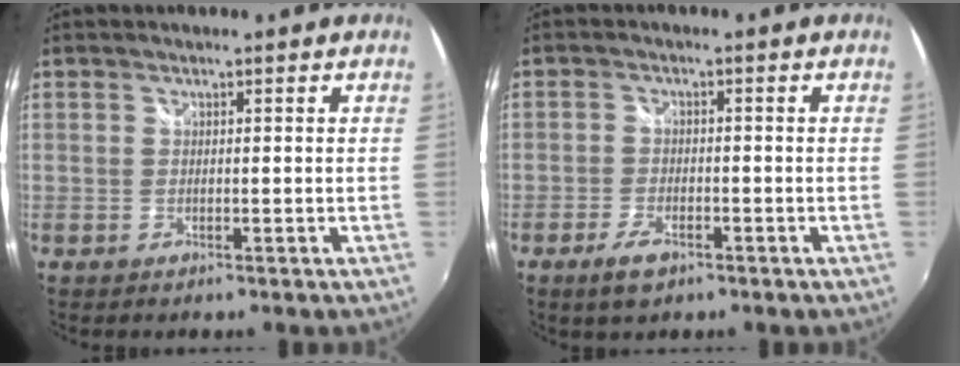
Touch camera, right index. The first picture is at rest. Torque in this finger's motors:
{"motor_torque": [0.30, -0.28, 0.07, 0.01]}